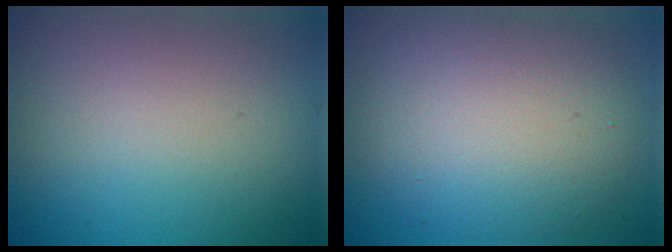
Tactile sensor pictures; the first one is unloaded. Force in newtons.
{"total": 7.5, "press": 7.5, "slide": 0.2}